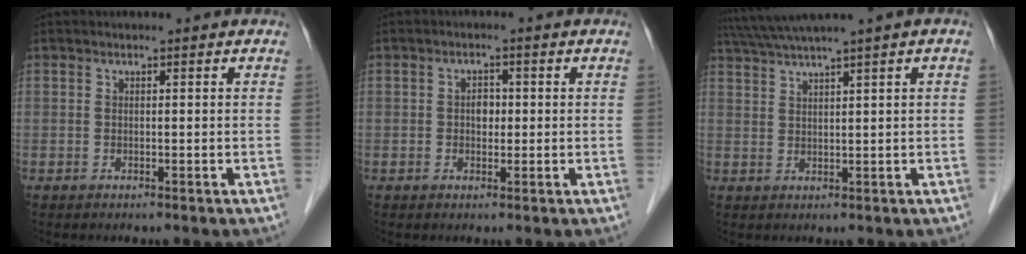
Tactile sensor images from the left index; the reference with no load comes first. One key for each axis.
{"total": 2.1, "fx": -0.1, "fy": 1.5, "fz": 1.4, "tx": -0.024, "ty": 0.002, "tz": -0.002}
{"total": 6.3, "fx": 4.7, "fy": -1.4, "fz": 3.9, "tx": -0.076, "ty": 0.026, "tz": 0.086}